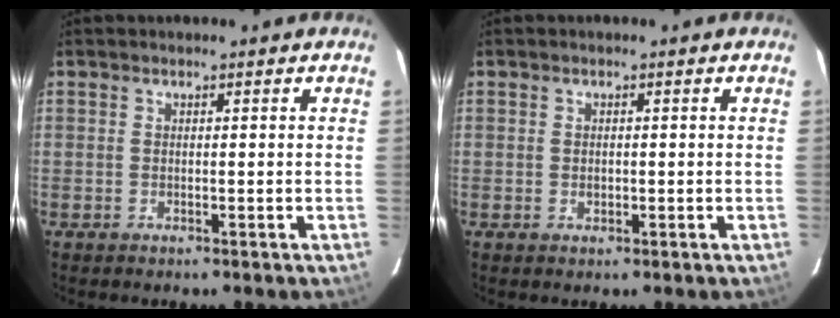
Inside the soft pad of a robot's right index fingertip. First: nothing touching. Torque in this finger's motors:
{"motor_torque": [-0.13, -0.08, -0.04, -0.02]}